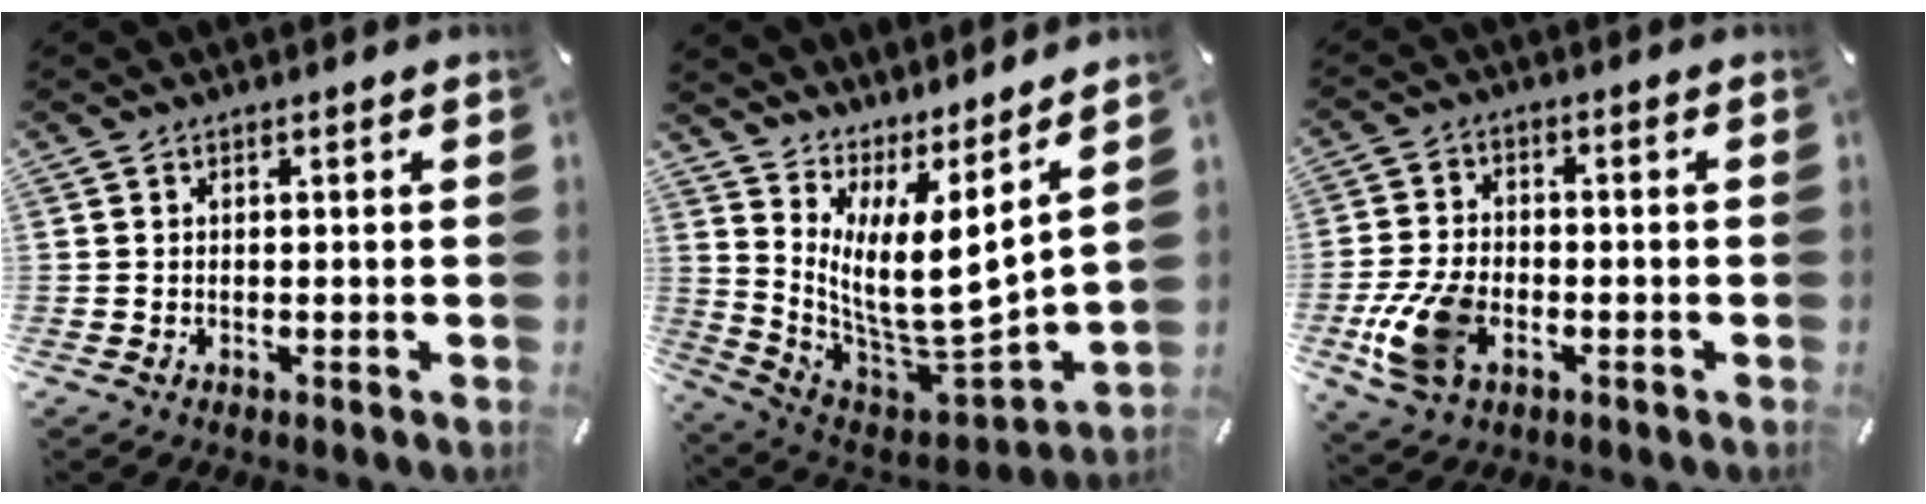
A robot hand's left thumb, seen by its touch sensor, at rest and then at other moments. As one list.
[{"total": 9.7, "force": [3.5, 2.6, 8.6], "torque": [-0.169, -0.090, 0.054]}, {"total": 11.2, "force": [-4.0, 7.2, 7.6], "torque": [-0.166, 0.008, -0.069]}]